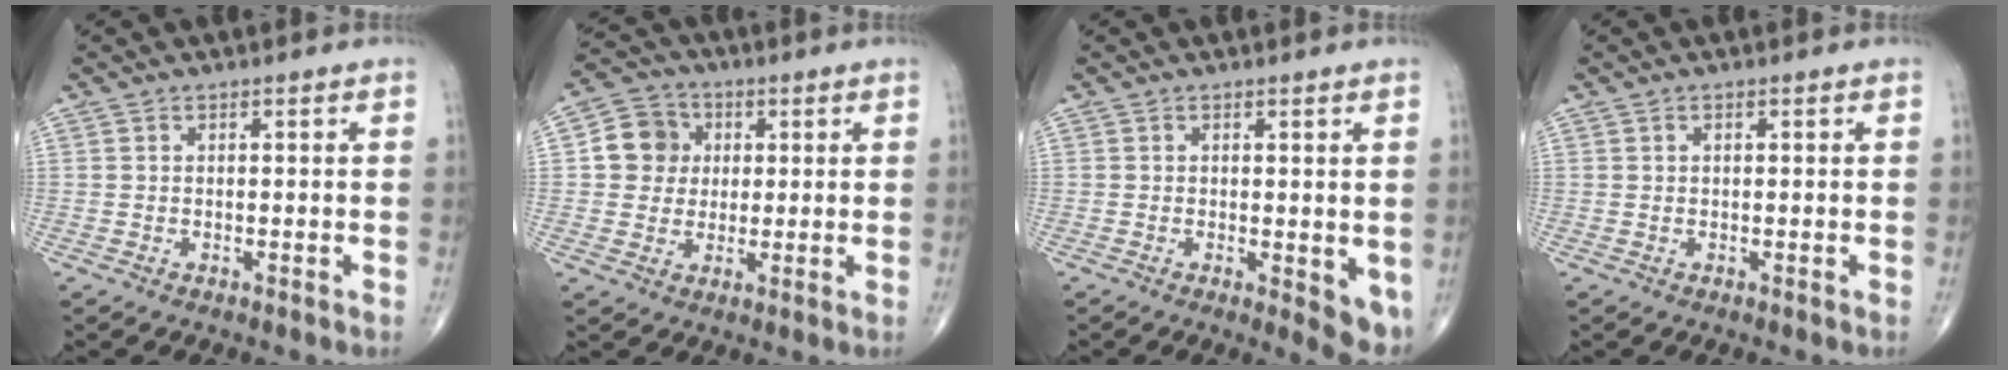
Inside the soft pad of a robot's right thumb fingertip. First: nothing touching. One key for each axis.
{"total": 8.1, "fx": 1.2, "fy": 7.5, "fz": 2.9, "tx": -0.019, "ty": 0.006, "tz": 0.011}
{"total": 5.4, "fx": -0.6, "fy": 2.0, "fz": 5.0, "tx": -0.056, "ty": -0.013, "tz": -0.007}
{"total": 0.0}